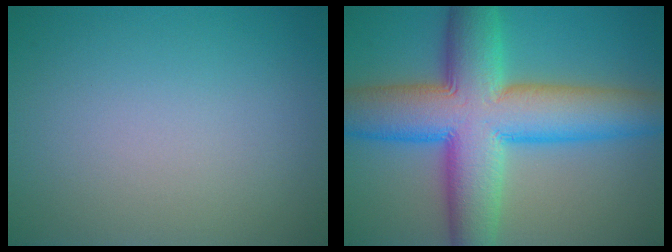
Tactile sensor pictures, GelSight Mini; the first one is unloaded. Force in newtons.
{"total": 13.3, "press": 13.3, "slide": 0.6}